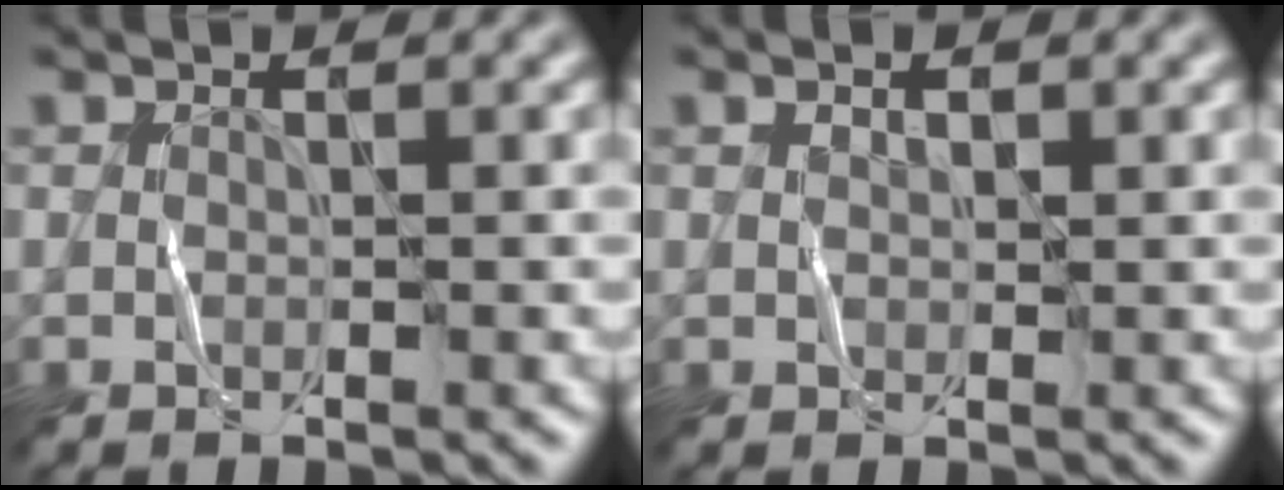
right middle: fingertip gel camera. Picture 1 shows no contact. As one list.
[{"total": 0.7, "force": [0.4, 0.4, 0.5], "torque": [-0.011, 0.004, 0.004]}]